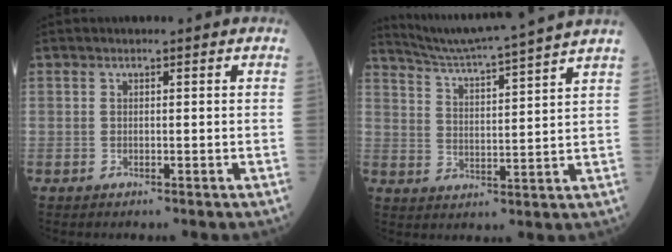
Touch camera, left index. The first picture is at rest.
{"total": 14.7, "force": [13.5, -2.5, 5.4], "torque": [-0.104, -0.020, 0.198]}